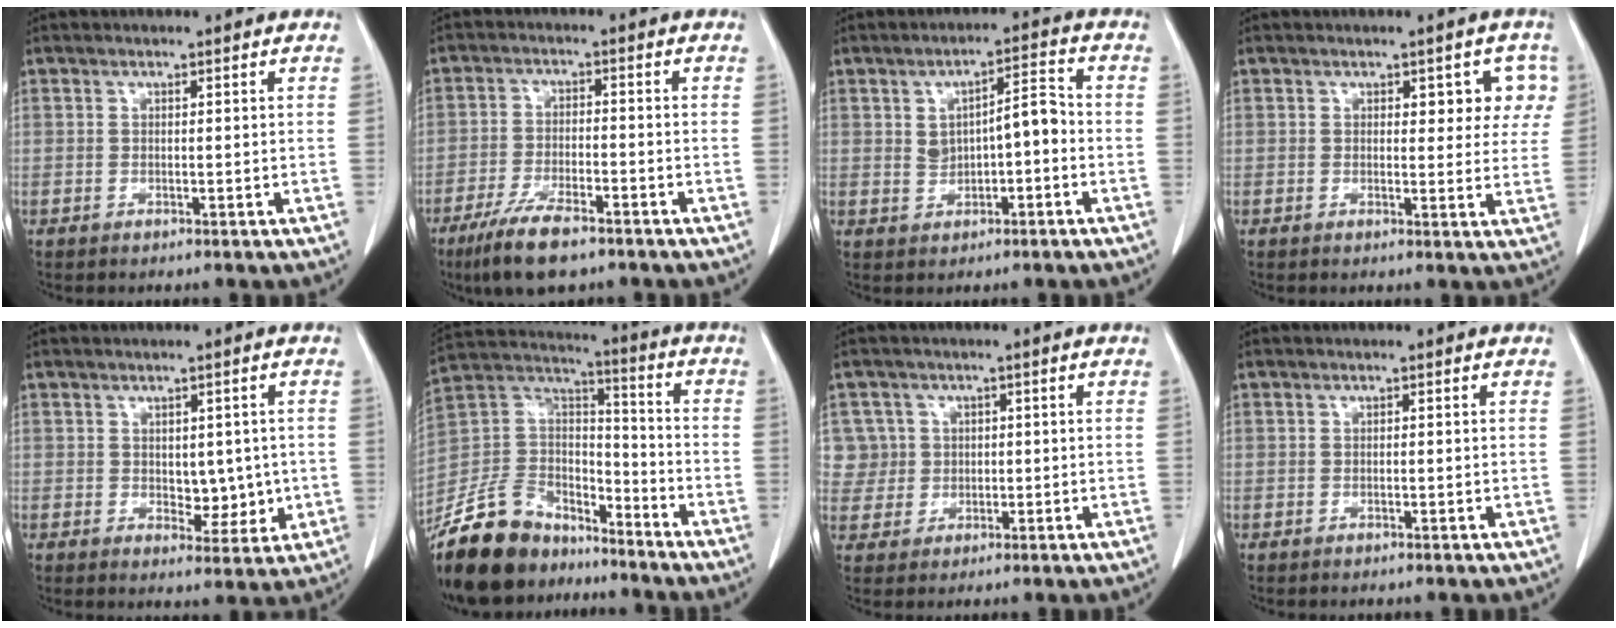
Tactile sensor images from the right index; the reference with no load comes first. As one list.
[{"total": 8.4, "force": [-6.0, 1.8, 5.7], "torque": [-0.107, -0.016, -0.104]}, {"total": 5.6, "force": [-0.2, 2.2, 5.1], "torque": [-0.083, 0.024, 0.003]}, {"total": 5.2, "force": [2.2, 2.8, 3.8], "torque": [-0.022, 0.008, 0.021]}, {"total": 3.7, "force": [-0.5, 2.3, 2.8], "torque": [-0.027, -0.001, 0.001]}, {"total": 17.0, "force": [-13.9, 8.0, 5.6], "torque": [-0.120, 0.038, -0.252]}, {"total": 5.5, "force": [1.1, 5.4, -0.4], "torque": [0.021, 0.020, 0.028]}, {"total": 0.0}]